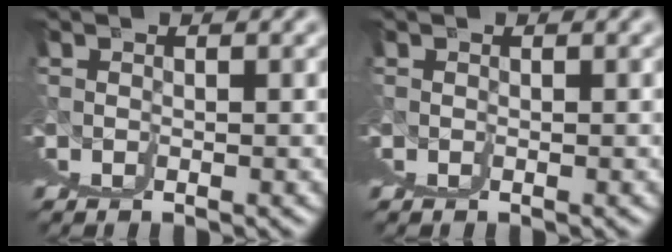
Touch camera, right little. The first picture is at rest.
{"total": 0.0}